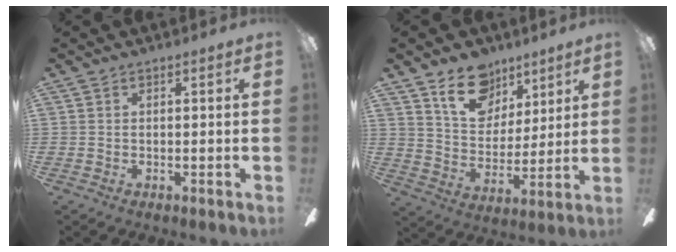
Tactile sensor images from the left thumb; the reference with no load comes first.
{"total": 13.7, "force": [9.0, 9.0, 5.0], "torque": [-0.077, -0.045, 0.171]}